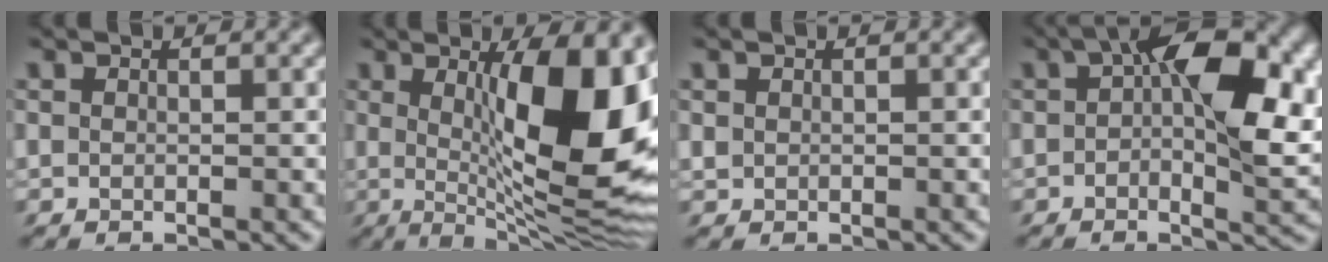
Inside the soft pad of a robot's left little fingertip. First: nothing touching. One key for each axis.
{"total": 13.0, "fx": 1.7, "fy": 4.1, "fz": 12.2, "tx": -0.154, "ty": -0.002, "tz": 0.019}
{"total": 0.8, "fx": 0.0, "fy": 0.6, "fz": 0.5, "tx": -0.015, "ty": 0.000, "tz": 0.000}
{"total": 11.5, "fx": 2.5, "fy": 5.9, "fz": 9.5, "tx": -0.147, "ty": -0.001, "tz": 0.035}